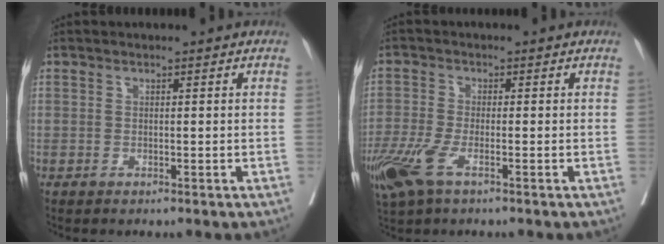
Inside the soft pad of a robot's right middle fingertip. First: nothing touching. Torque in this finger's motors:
{"motor_torque": [1.21, -0.63, 0.24, 0.08]}